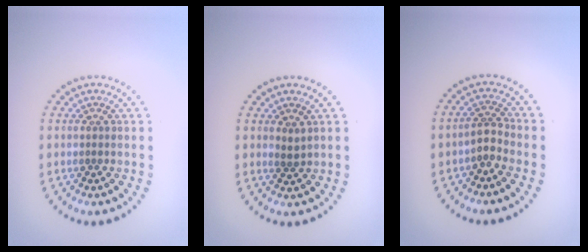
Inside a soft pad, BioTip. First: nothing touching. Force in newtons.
{"total": 0.8, "press": 0.7, "slide": 0.3}
{"total": 1.7, "press": 1.2, "slide": 1.2}